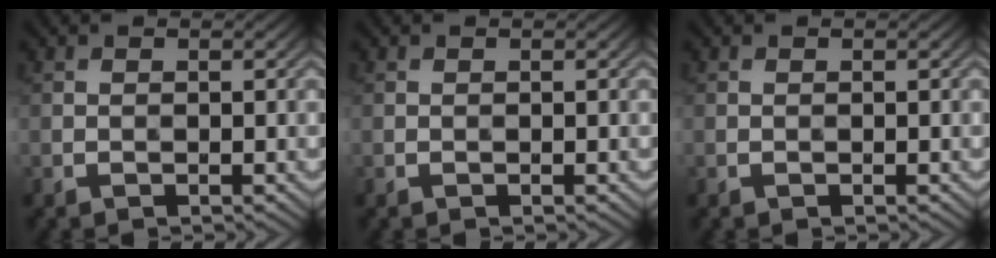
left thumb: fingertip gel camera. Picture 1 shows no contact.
{"total": 0.0}
{"total": 0.0}